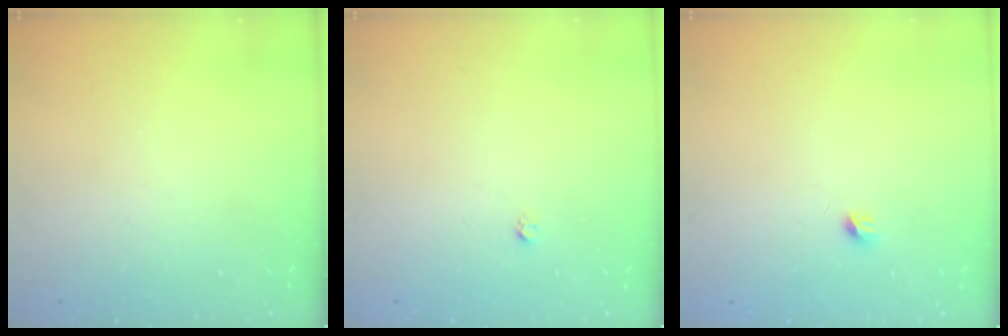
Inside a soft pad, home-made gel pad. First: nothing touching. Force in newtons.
{"total": 1.6, "press": 1.5, "slide": 0.1}
{"total": 3.6, "press": 3.5, "slide": 0.6}